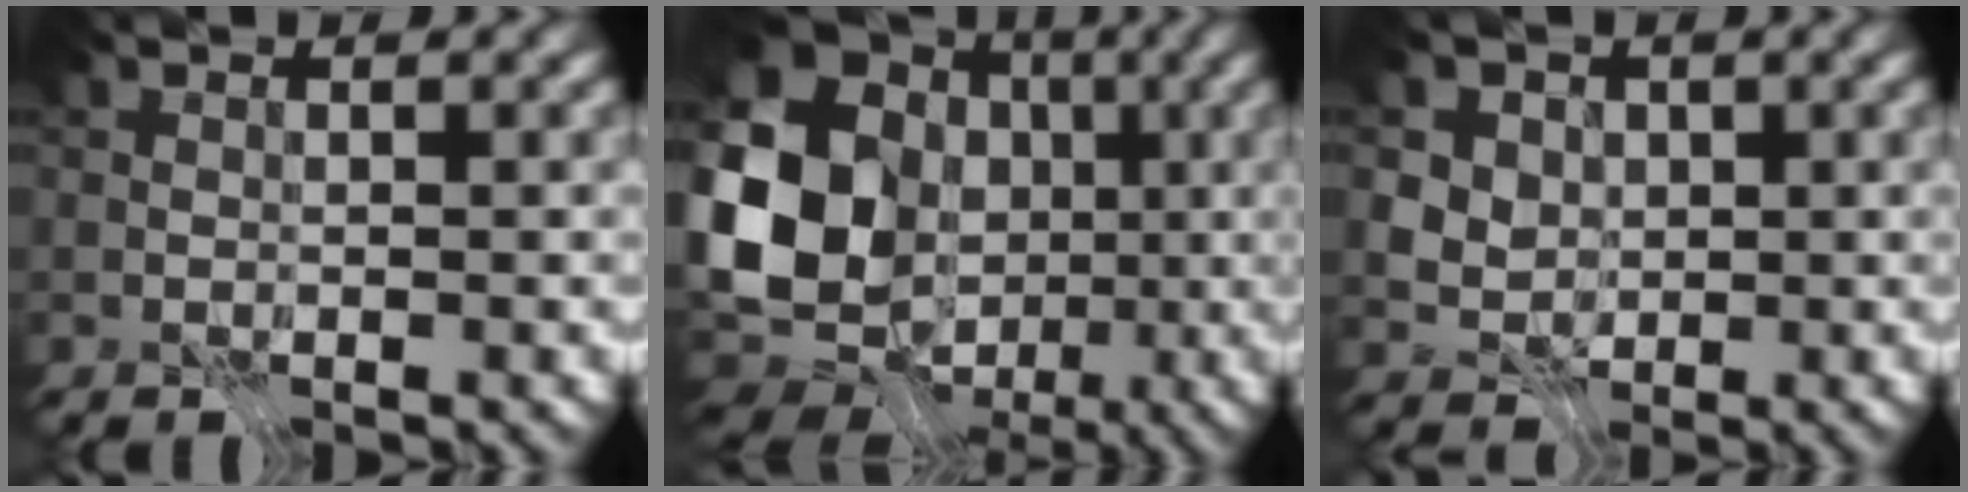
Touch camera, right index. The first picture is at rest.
{"total": 17.6, "force": [-1.3, 14.9, 9.3], "torque": [-0.208, -0.017, -0.023]}
{"total": 4.9, "force": [1.4, 4.2, 1.9], "torque": [-0.040, 0.005, 0.017]}